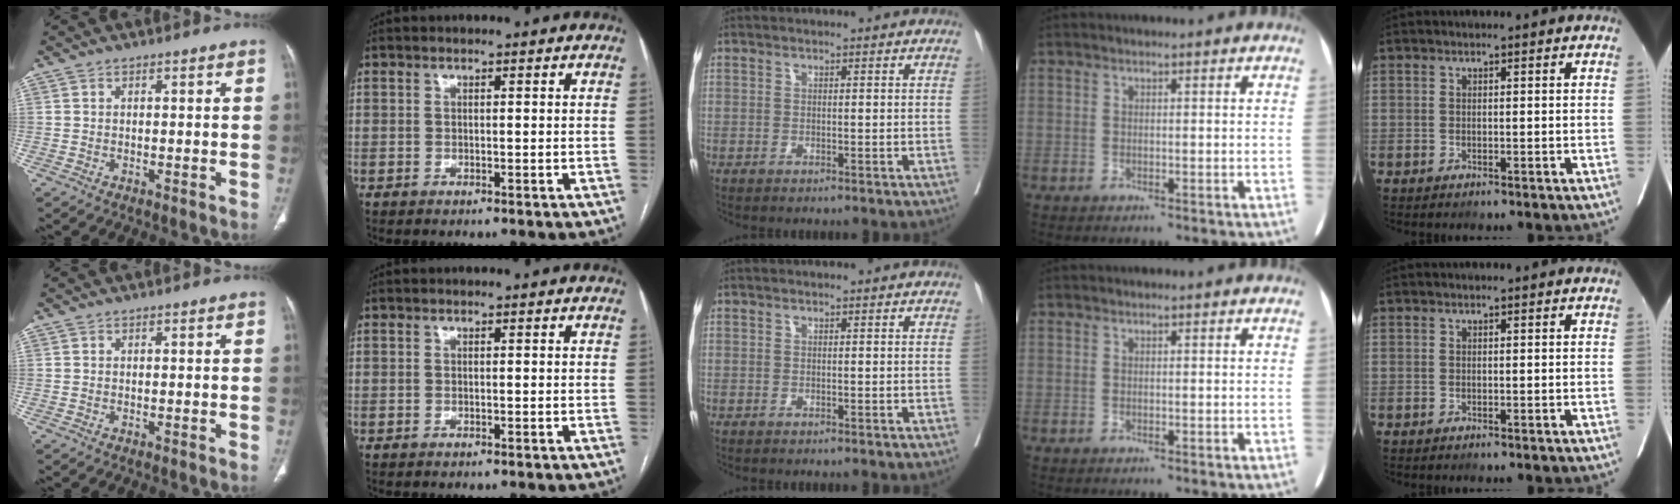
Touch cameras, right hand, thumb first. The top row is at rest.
{}